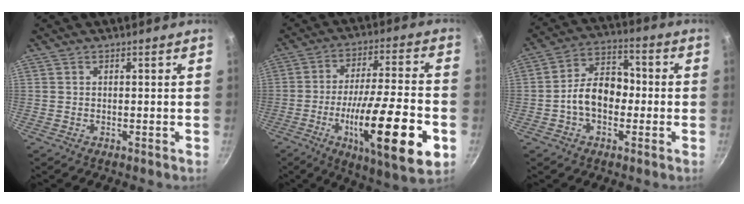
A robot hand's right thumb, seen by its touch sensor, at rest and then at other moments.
{"total": 23.3, "force": [-7.7, 5.7, 21.3], "torque": [-0.324, 0.018, -0.120]}
{"total": 10.5, "force": [-1.6, 7.4, 7.4], "torque": [-0.083, 0.038, -0.042]}